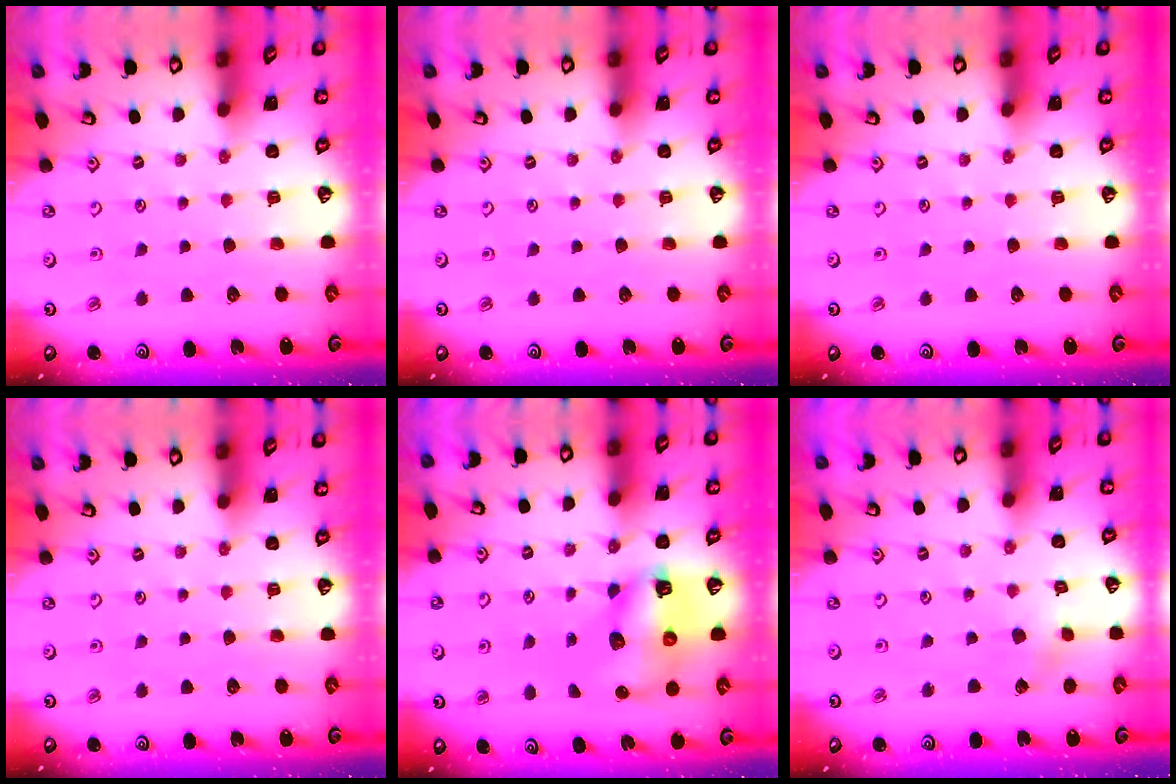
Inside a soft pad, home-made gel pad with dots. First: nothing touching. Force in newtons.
{"total": 0.0}
{"total": 0.0}
{"total": 0.0}
{"total": 10.2, "press": 10.1, "slide": 1.4}
{"total": 2.5, "press": 2.4, "slide": 0.2}